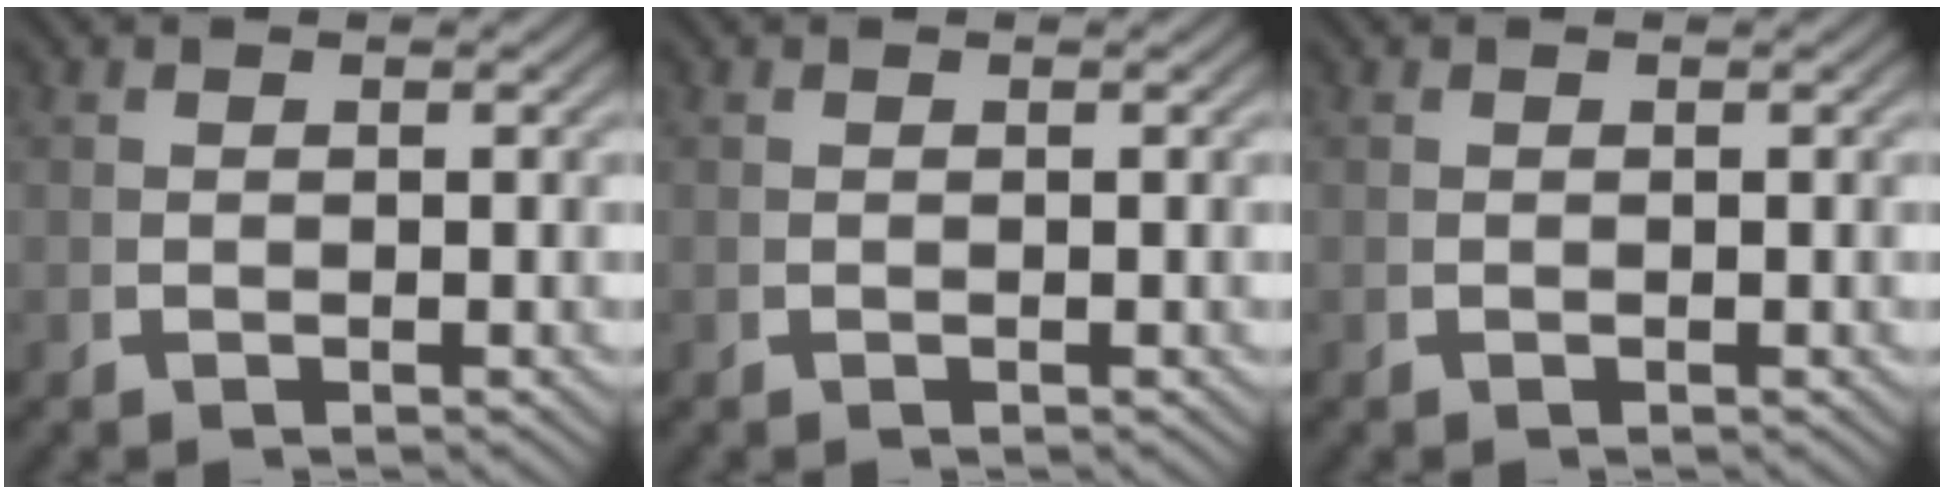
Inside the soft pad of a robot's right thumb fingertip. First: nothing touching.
{"total": 0.0}
{"total": 0.0}